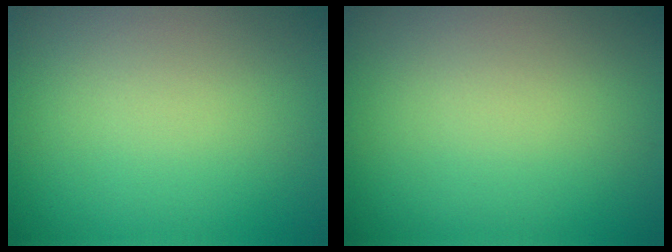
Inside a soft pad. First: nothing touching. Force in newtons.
{"total": 0.0}